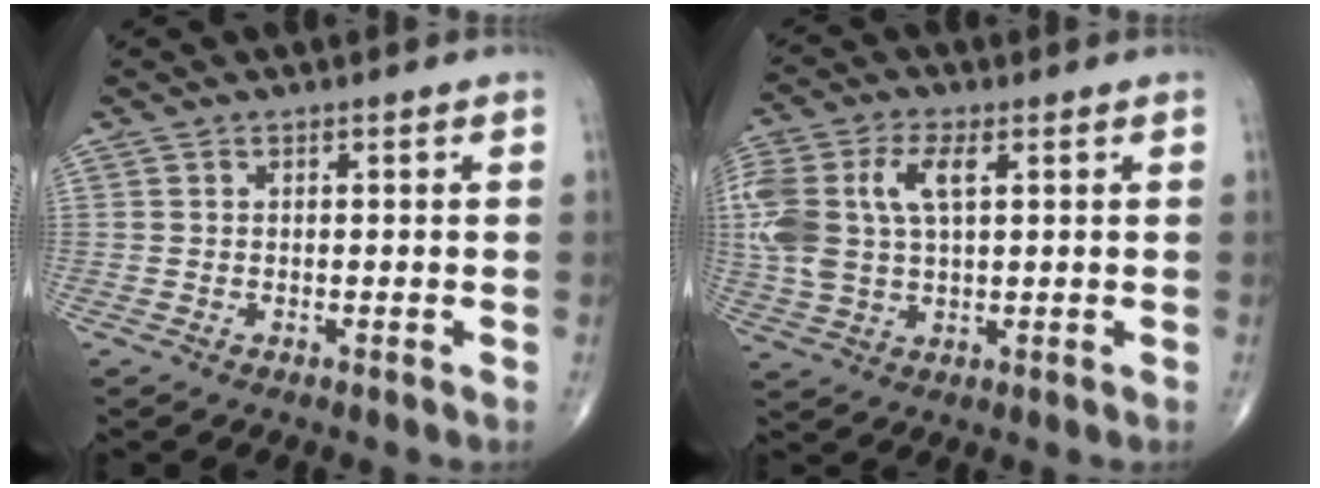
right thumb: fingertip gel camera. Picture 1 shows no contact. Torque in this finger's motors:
{"motor_torque": [0.78, 0.81, 1.49, 0.38, 0.53]}